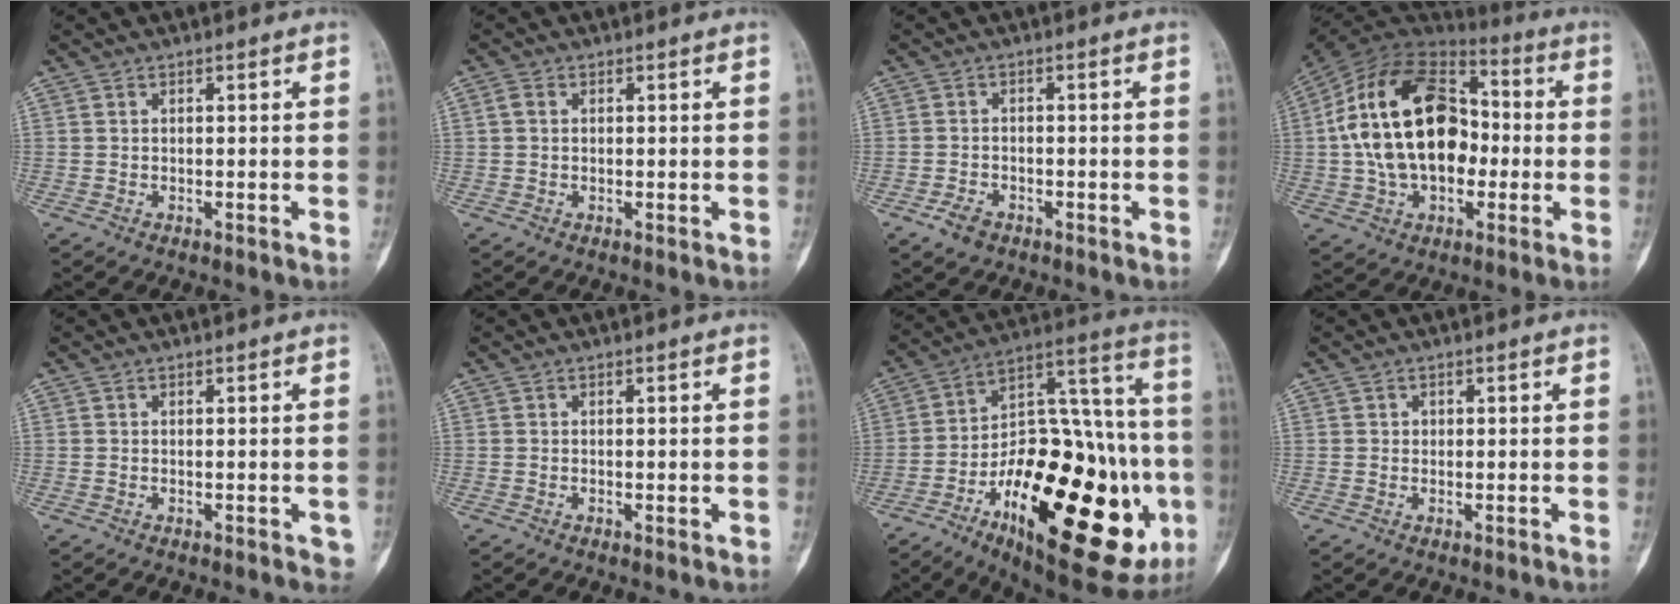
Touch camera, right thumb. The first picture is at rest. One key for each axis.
{"total": 1.7, "fx": 0.3, "fy": 1.3, "fz": 1.0, "tx": -0.019, "ty": 0.004, "tz": 0.004}
{"total": 3.2, "fx": -1.9, "fy": 2.1, "fz": 1.5, "tx": -0.024, "ty": 0.010, "tz": -0.031}
{"total": 24.1, "fx": 0.2, "fy": 15.7, "fz": 18.3, "tx": -0.321, "ty": 0.032, "tz": 0.004}
{"total": 1.9, "fx": -0.4, "fy": 0.9, "fz": 1.6, "tx": -0.003, "ty": 0.000, "tz": -0.005}
{"total": 0.9, "fx": -0.2, "fy": 0.5, "fz": 0.8, "tx": -0.004, "ty": 0.000, "tz": -0.002}
{"total": 37.9, "fx": -12.0, "fy": 15.5, "fz": 32.4, "tx": -0.463, "ty": 0.032, "tz": -0.170}
{"total": 0.8, "fx": 0.2, "fy": 0.8, "fz": 0.2, "tx": 0.003, "ty": 0.001, "tz": 0.004}